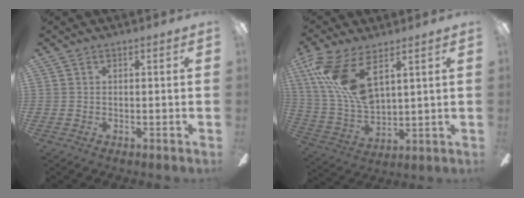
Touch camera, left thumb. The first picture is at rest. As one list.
[{"total": 15.7, "force": [7.7, 6.6, 12.0], "torque": [-0.266, -0.028, 0.140]}]